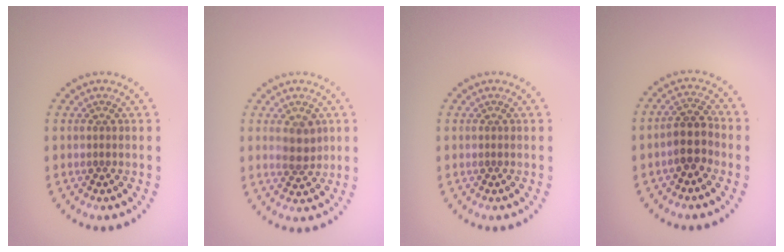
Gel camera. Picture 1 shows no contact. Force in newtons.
{"total": 2.6, "press": 2.5, "slide": 0.8}
{"total": 0.0}
{"total": 2.8, "press": 2.5, "slide": 1.3}